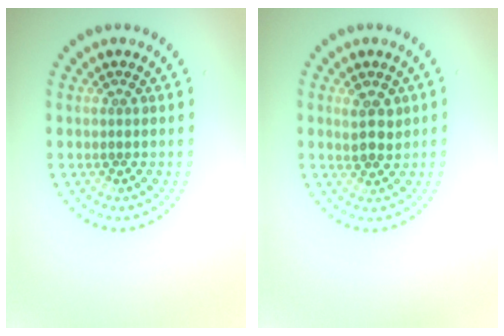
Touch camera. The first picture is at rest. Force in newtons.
{"total": 2.2, "press": 2.1, "slide": 0.7}